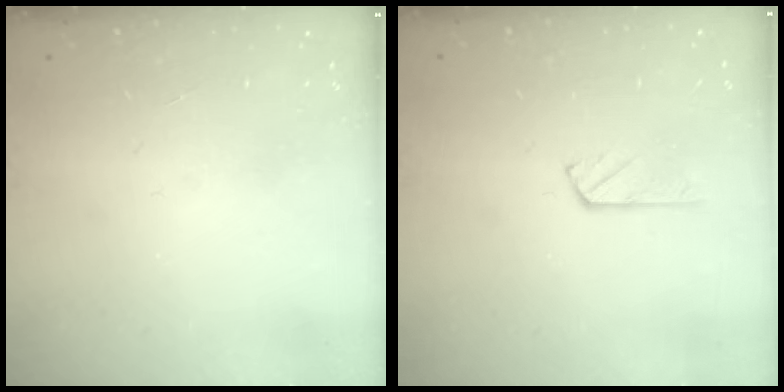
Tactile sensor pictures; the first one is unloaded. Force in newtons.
{"total": 3.0, "press": 3.0, "slide": 0.4}